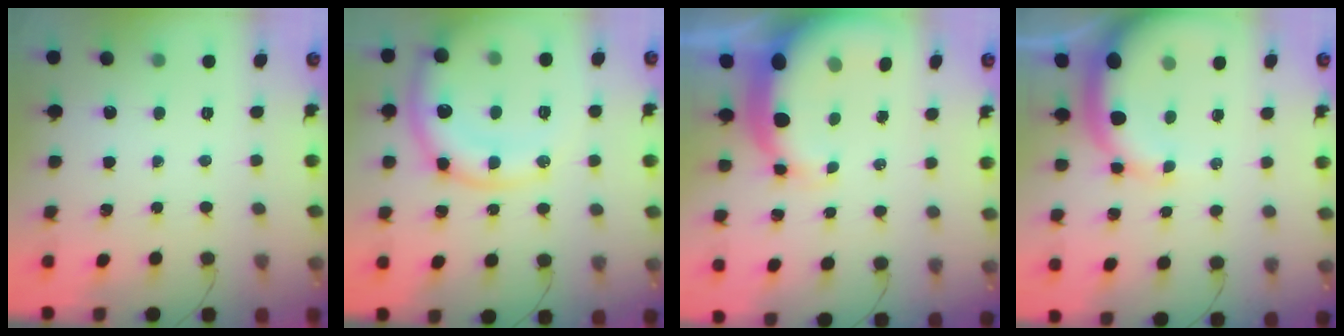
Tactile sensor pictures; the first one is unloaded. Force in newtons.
{"total": 17.0, "press": 16.9, "slide": 2.4}
{"total": 9.6, "press": 9.3, "slide": 2.5}
{"total": 10.8, "press": 10.5, "slide": 2.3}